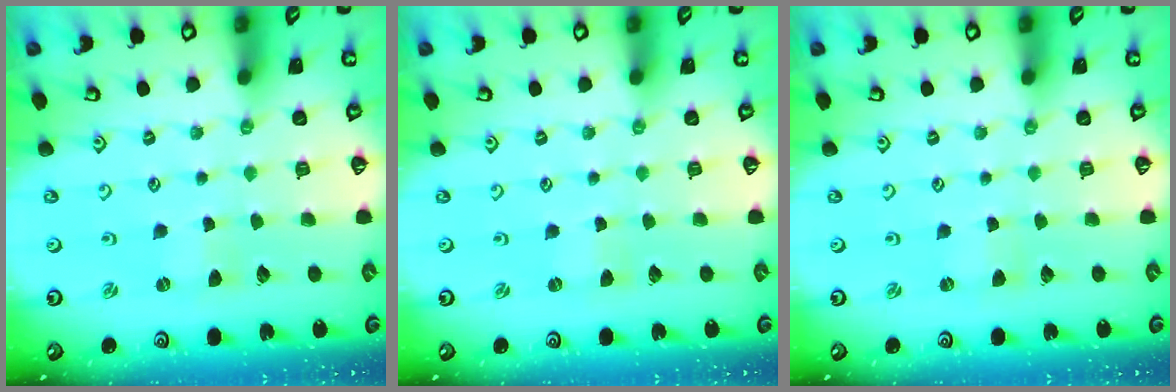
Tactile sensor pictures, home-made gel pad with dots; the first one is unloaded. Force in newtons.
{"total": 0.0}
{"total": 1.0, "press": 1.0, "slide": 0.1}